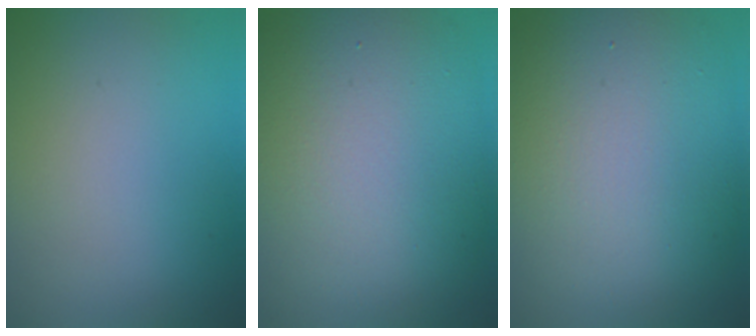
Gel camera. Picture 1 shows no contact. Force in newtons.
{"total": 13.1, "press": 13.1, "slide": 0.4}
{"total": 12.2, "press": 12.2, "slide": 0.8}